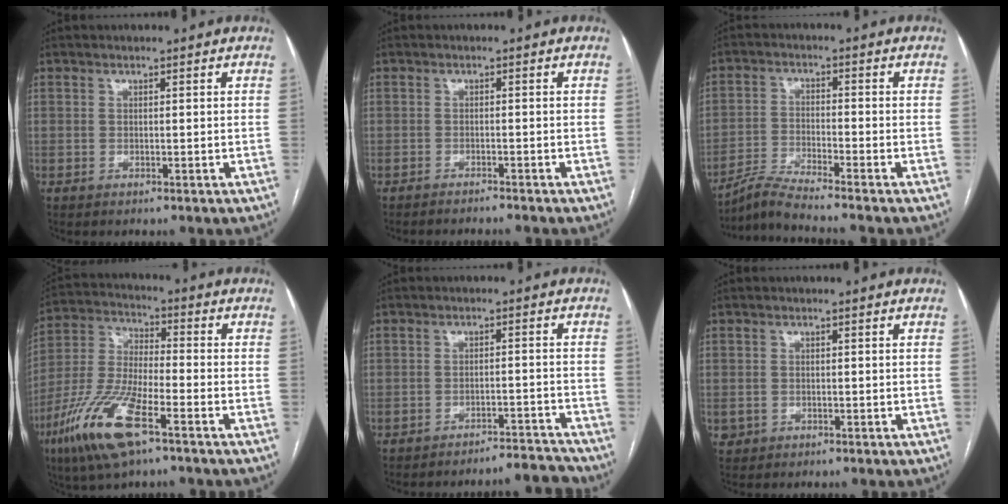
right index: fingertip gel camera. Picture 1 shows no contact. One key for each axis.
{"total": 3.6, "fx": -3.5, "fy": -0.4, "fz": 0.7, "tx": -0.005, "ty": -0.007, "tz": -0.048}
{"total": 7.0, "fx": -6.4, "fy": -1.9, "fz": 2.3, "tx": -0.046, "ty": -0.023, "tz": -0.120}
{"total": 14.8, "fx": -7.9, "fy": 3.4, "fz": 12.1, "tx": -0.261, "ty": -0.021, "tz": -0.149}
{"total": 6.0, "fx": -5.9, "fy": -0.7, "fz": -0.5, "tx": 0.020, "ty": 0.010, "tz": -0.084}
{"total": 1.2, "fx": -0.3, "fy": 1.1, "fz": 0.3, "tx": -0.005, "ty": 0.004, "tz": 0.000}